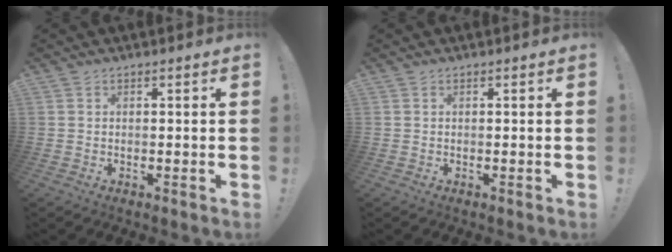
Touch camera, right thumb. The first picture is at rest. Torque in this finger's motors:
{"motor_torque": [-0.01, 0.00, 0.00, 0.00, 0.00]}